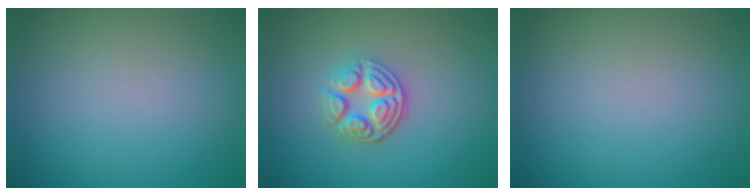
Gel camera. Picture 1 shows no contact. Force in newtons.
{"total": 3.5, "press": 3.0, "slide": 1.8}
{"total": 0.0}